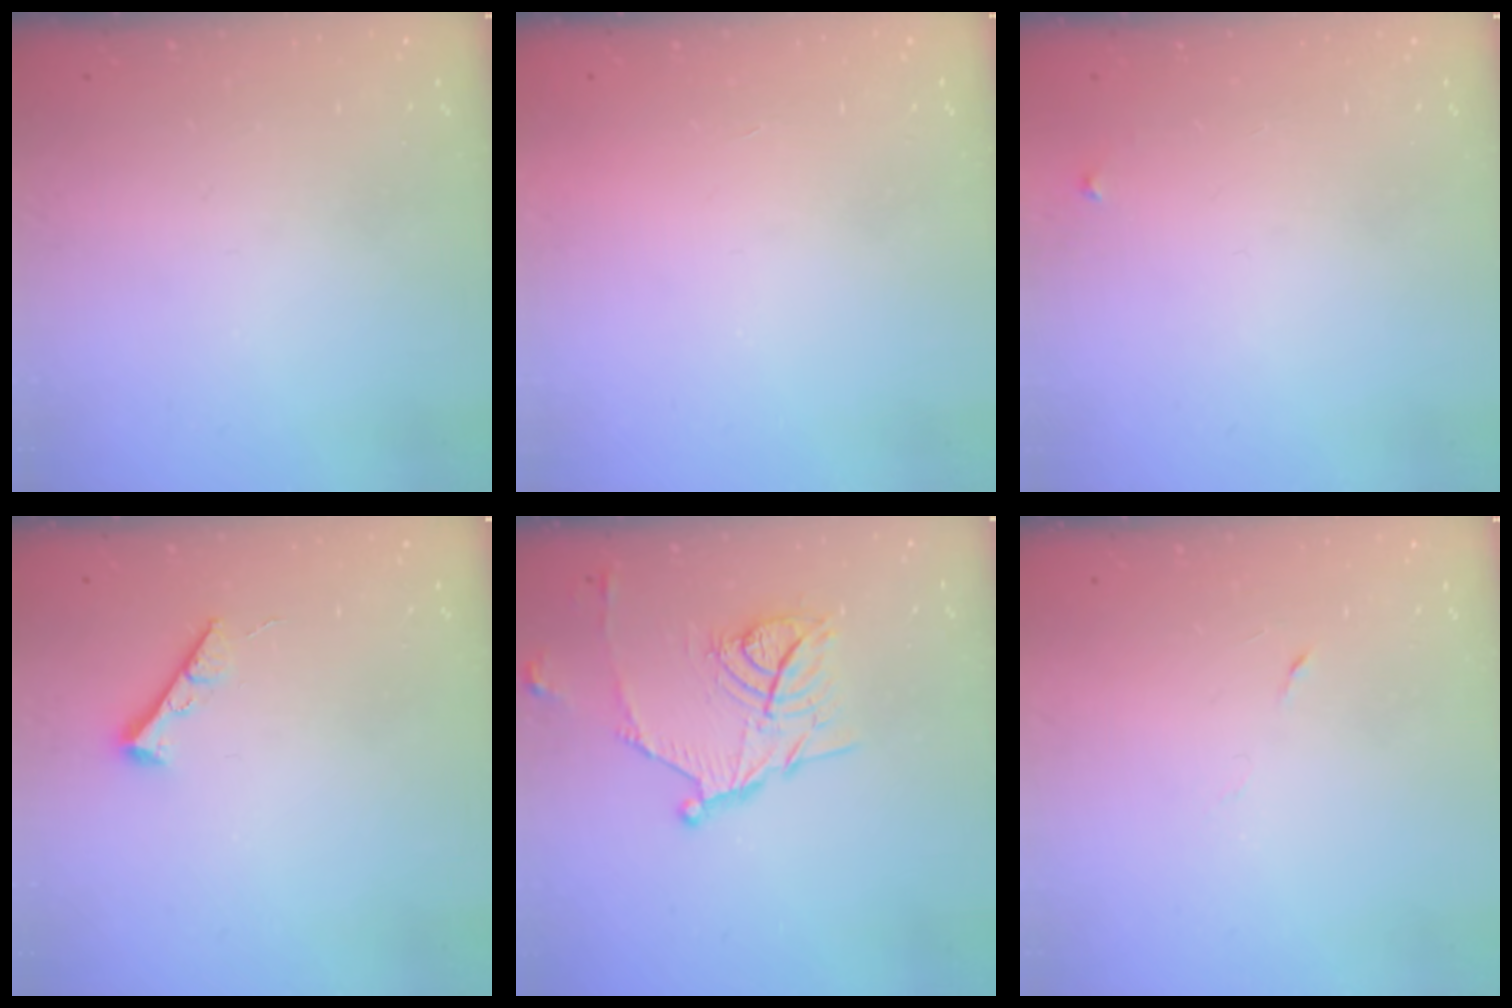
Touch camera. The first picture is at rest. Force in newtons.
{"total": 1.5, "press": 1.5, "slide": 0.1}
{"total": 3.3, "press": 3.3, "slide": 0.5}
{"total": 5.4, "press": 5.4, "slide": 0.8}
{"total": 14.1, "press": 14.1, "slide": 0.2}
{"total": 2.9, "press": 2.7, "slide": 1.0}